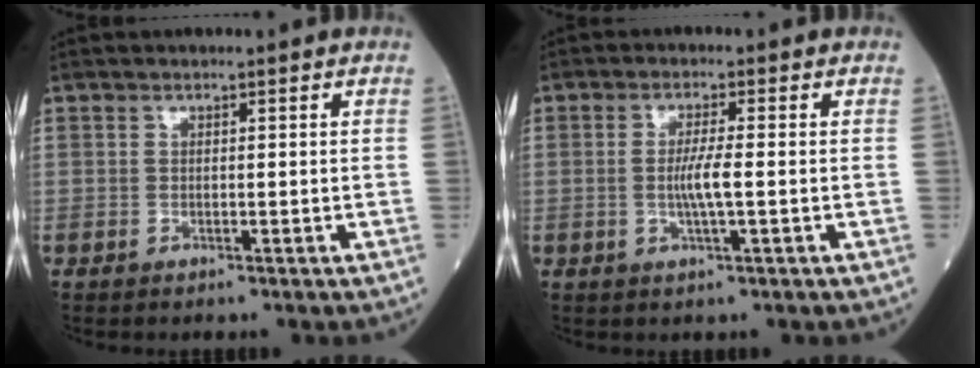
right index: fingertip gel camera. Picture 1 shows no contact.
{"total": 3.6, "force": [-0.4, -0.1, 3.6], "torque": [-0.073, -0.004, -0.009]}